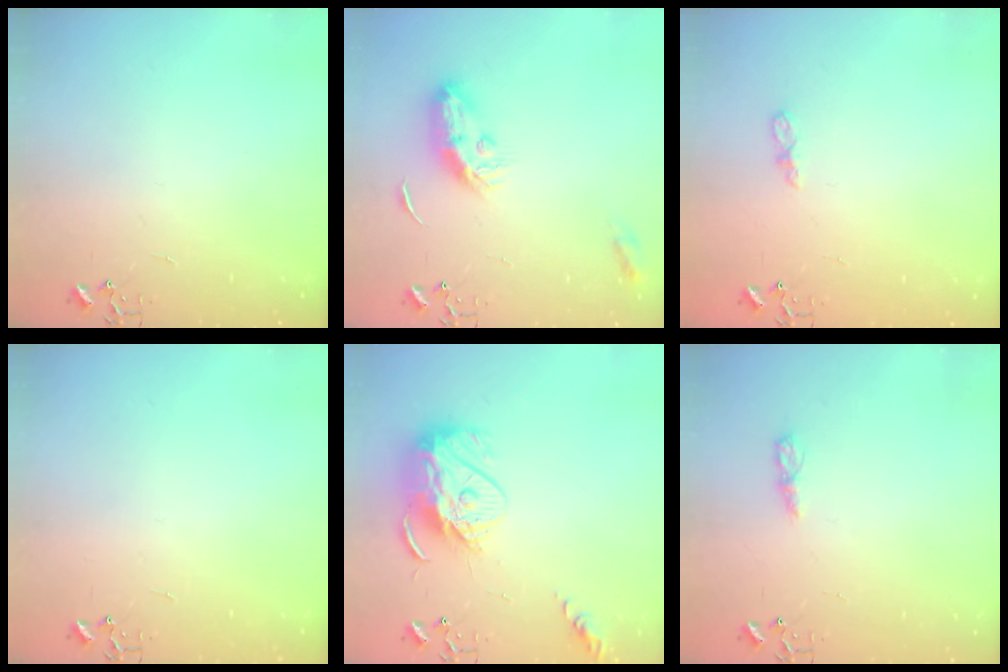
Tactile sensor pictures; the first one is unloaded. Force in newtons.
{"total": 10.4, "press": 10.4, "slide": 0.1}
{"total": 5.0, "press": 5.0, "slide": 0.5}
{"total": 0.0}
{"total": 14.0, "press": 13.9, "slide": 1.4}
{"total": 6.8, "press": 6.8, "slide": 0.5}